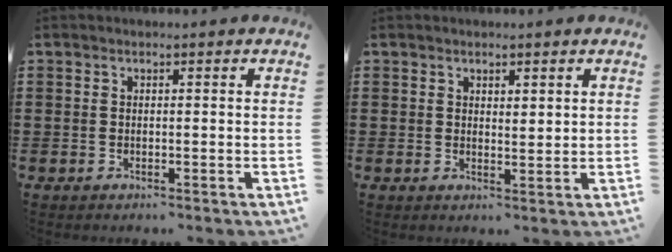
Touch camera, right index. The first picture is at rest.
{"total": 1.5, "force": [1.4, 0.6, 0.2], "torque": [-0.006, 0.004, 0.027]}